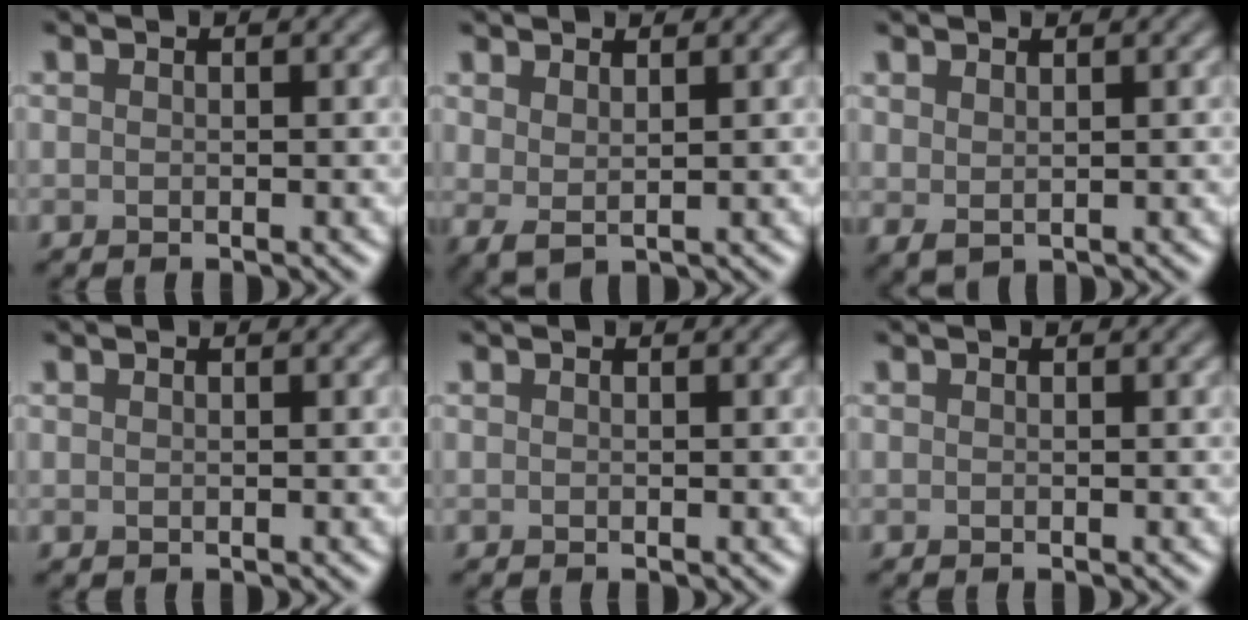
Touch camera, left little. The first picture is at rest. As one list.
[{"total": 1.6, "force": [1.0, 0.4, 1.2], "torque": [-0.026, -0.003, 0.022]}, {"total": 1.2, "force": [0.8, 0.4, 0.7], "torque": [-0.017, -0.002, 0.021]}, {"total": 0.0}, {"total": 0.0}, {"total": 0.0}]